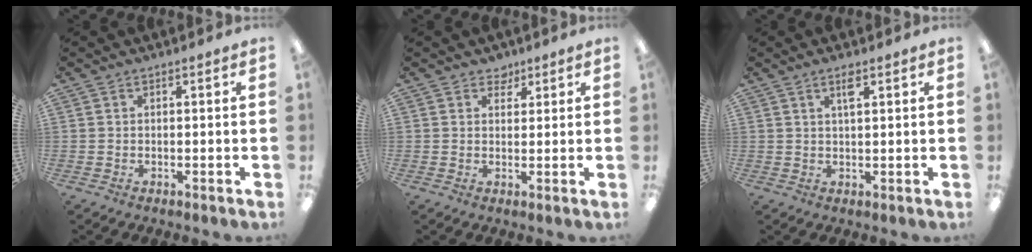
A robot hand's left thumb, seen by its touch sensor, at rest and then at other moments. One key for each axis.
{"total": 3.0, "fx": 2.2, "fy": 2.0, "fz": 0.4, "tx": 0.002, "ty": -0.007, "tz": 0.038}
{"total": 3.0, "fx": 1.8, "fy": 0.9, "fz": 2.2, "tx": -0.041, "ty": 0.002, "tz": 0.029}